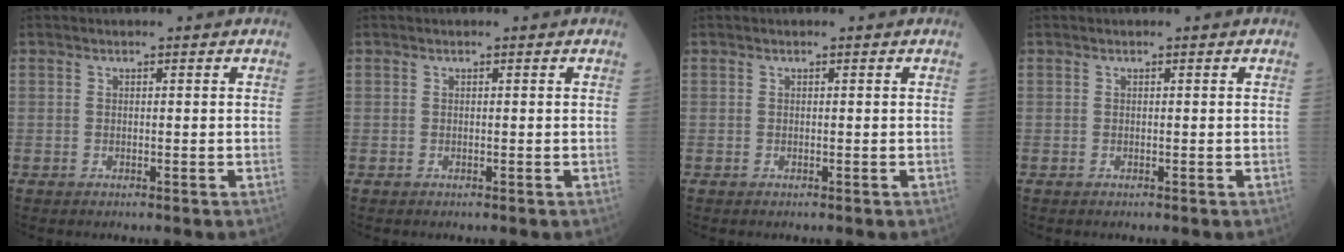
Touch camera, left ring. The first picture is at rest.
{"total": 0.0}
{"total": 0.0}
{"total": 0.0}